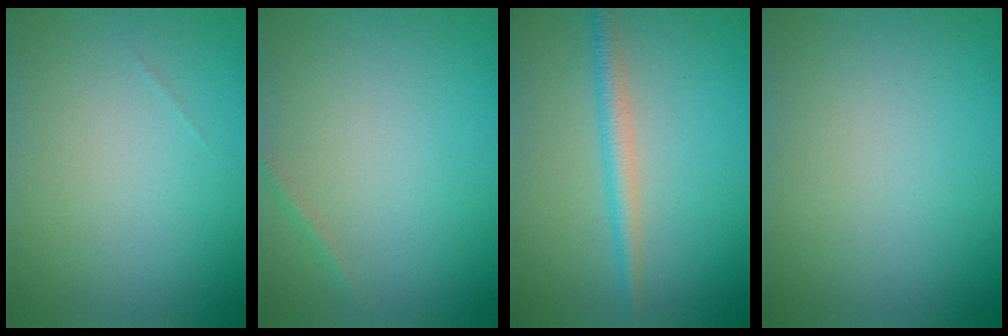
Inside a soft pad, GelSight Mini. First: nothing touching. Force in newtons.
{"total": 0.6, "press": 0.6, "slide": 0.0}
{"total": 2.3, "press": 2.3, "slide": 0.1}
{"total": 0.0}